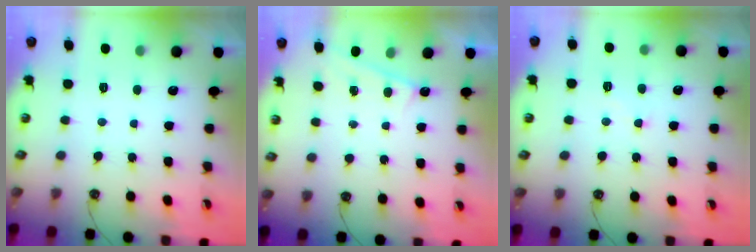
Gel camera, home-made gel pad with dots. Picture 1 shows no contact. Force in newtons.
{"total": 0.6, "press": 0.5, "slide": 0.1}
{"total": 2.0, "press": 2.0, "slide": 0.4}